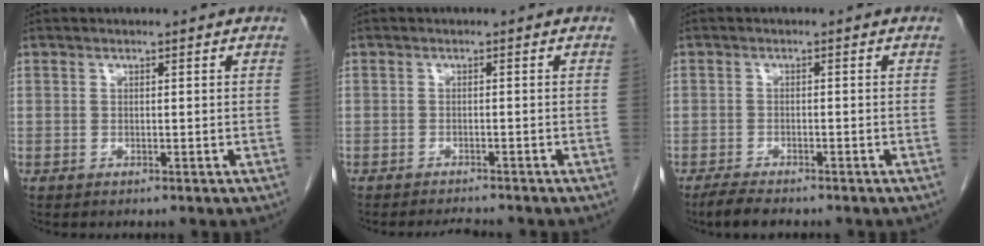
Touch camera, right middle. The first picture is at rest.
{"total": 2.6, "force": [-2.5, 0.0, 0.6], "torque": [-0.014, -0.011, -0.038]}
{"total": 3.2, "force": [-2.7, 0.7, 1.6], "torque": [-0.039, -0.009, -0.045]}